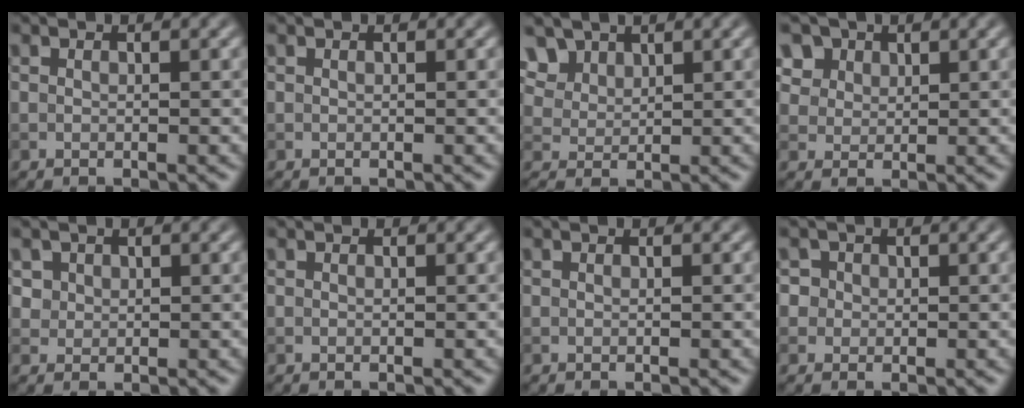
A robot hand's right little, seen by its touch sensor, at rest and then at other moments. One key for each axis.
{"total": 0.0}
{"total": 3.5, "fx": 2.3, "fy": 2.1, "fz": 1.5, "tx": -0.051, "ty": 0.000, "tz": 0.056}
{"total": 5.0, "fx": 3.0, "fy": 3.5, "fz": 1.9, "tx": -0.054, "ty": 0.003, "tz": 0.055}
{"total": 1.7, "fx": 0.8, "fy": 1.4, "fz": 0.4, "tx": -0.010, "ty": -0.007, "tz": 0.031}
{"total": 0.0}
{"total": 0.0}
{"total": 2.8, "fx": 1.0, "fy": 2.4, "fz": 0.9, "tx": 0.001, "ty": 0.012, "tz": 0.006}